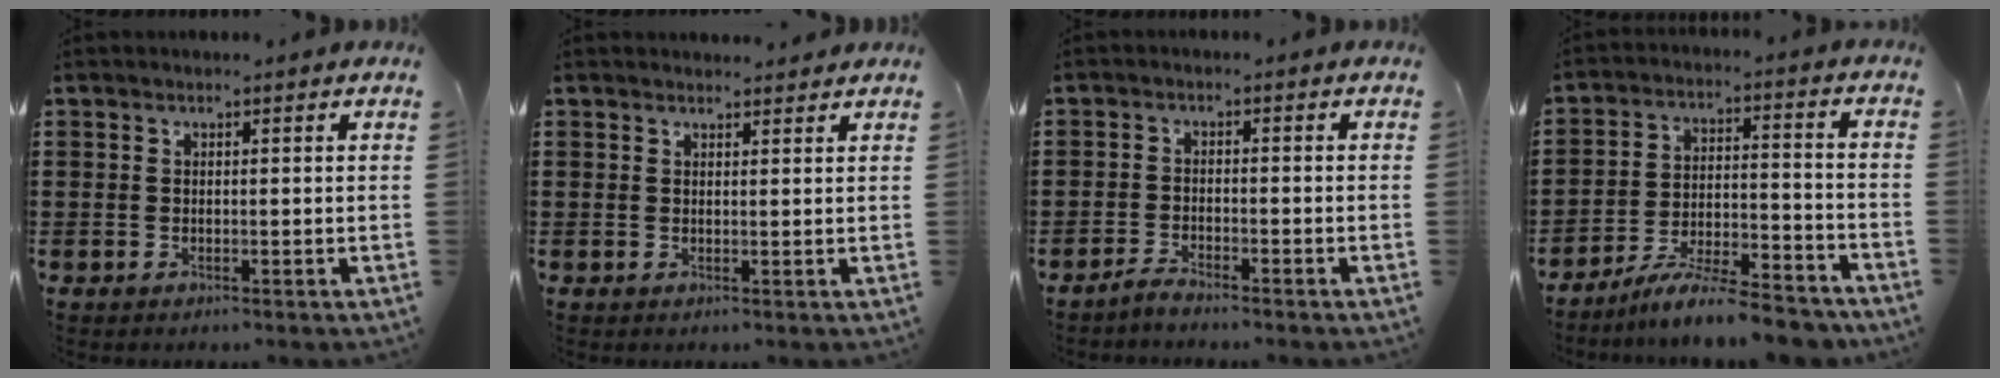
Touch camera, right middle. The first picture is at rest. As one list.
[{"total": 1.4, "force": [1.3, 0.3, 0.1], "torque": [0.004, -0.001, 0.024]}, {"total": 1.9, "force": [-1.8, -0.1, 0.6], "torque": [-0.021, -0.003, -0.037]}, {"total": 8.7, "force": [-8.1, 0.3, 3.3], "torque": [-0.052, 0.010, -0.153]}]